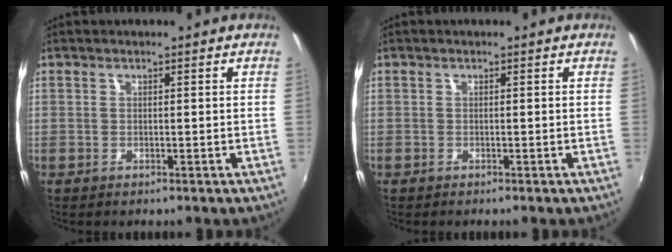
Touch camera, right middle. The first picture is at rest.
{"total": 0.0}